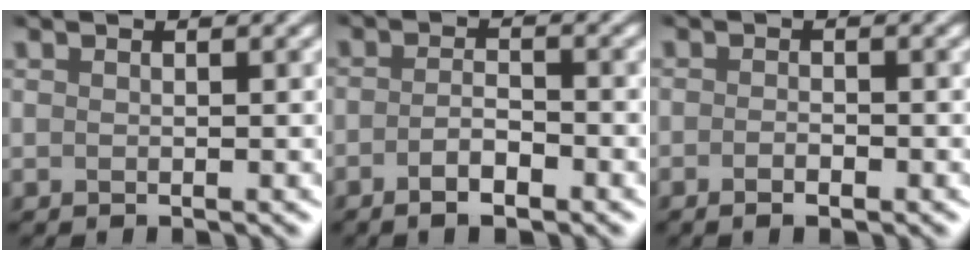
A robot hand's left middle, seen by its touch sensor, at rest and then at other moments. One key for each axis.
{"total": 1.8, "fx": -1.5, "fy": 0.3, "fz": 1.0, "tx": -0.028, "ty": 0.008, "tz": -0.027}
{"total": 0.9, "fx": -0.8, "fy": 0.1, "fz": 0.3, "tx": -0.006, "ty": 0.004, "tz": -0.010}